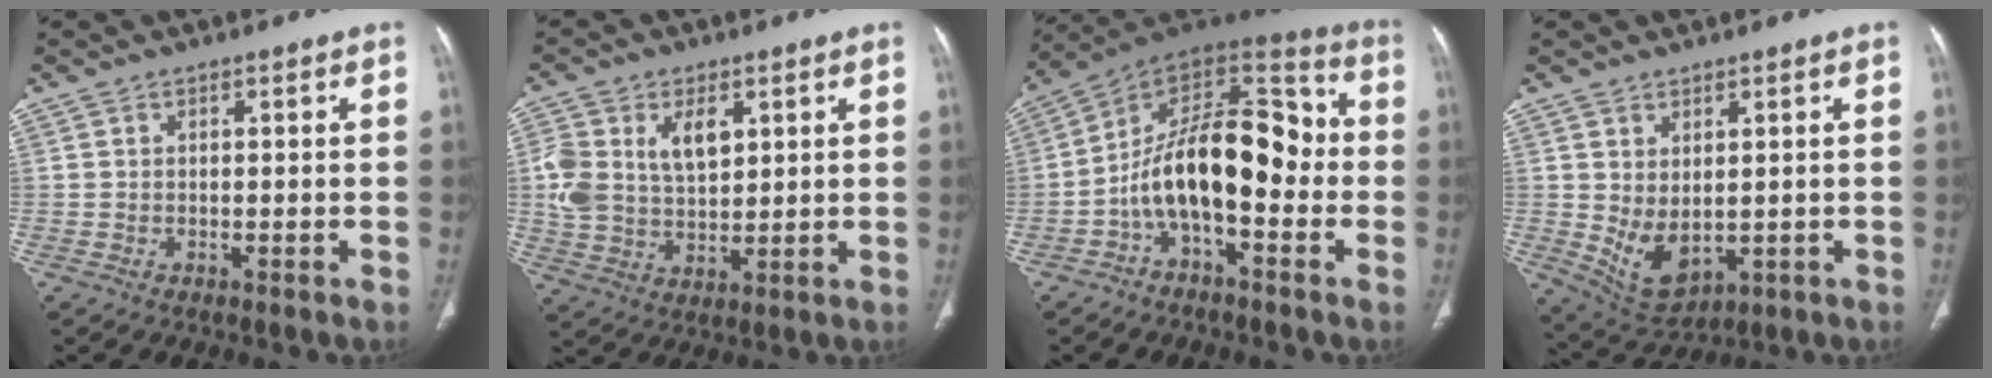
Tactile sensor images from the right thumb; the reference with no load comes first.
{"total": 11.3, "force": [3.4, 7.0, 8.3], "torque": [-0.151, -0.002, 0.073]}
{"total": 18.5, "force": [-3.4, 9.3, 15.7], "torque": [-0.230, 0.076, -0.066]}
{"total": 7.6, "force": [0.1, 4.6, 6.1], "torque": [-0.098, -0.011, 0.029]}